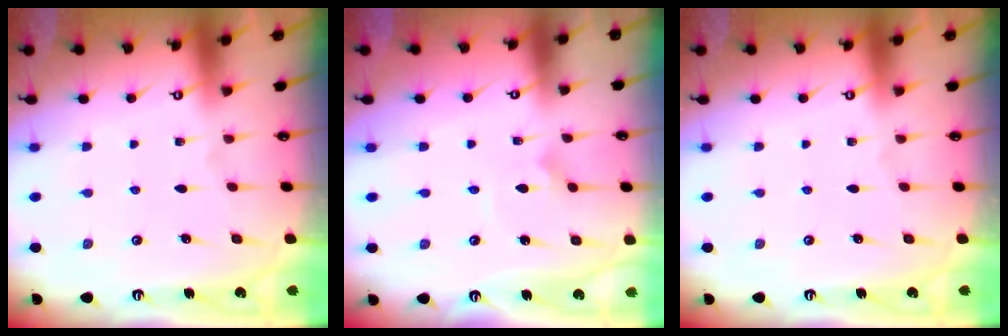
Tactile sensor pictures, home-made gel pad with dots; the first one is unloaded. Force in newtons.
{"total": 1.6, "press": 1.6, "slide": 0.0}
{"total": 0.0}